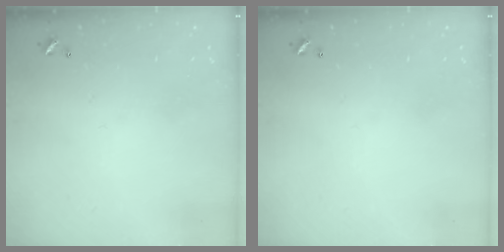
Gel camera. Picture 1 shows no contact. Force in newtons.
{"total": 0.0}